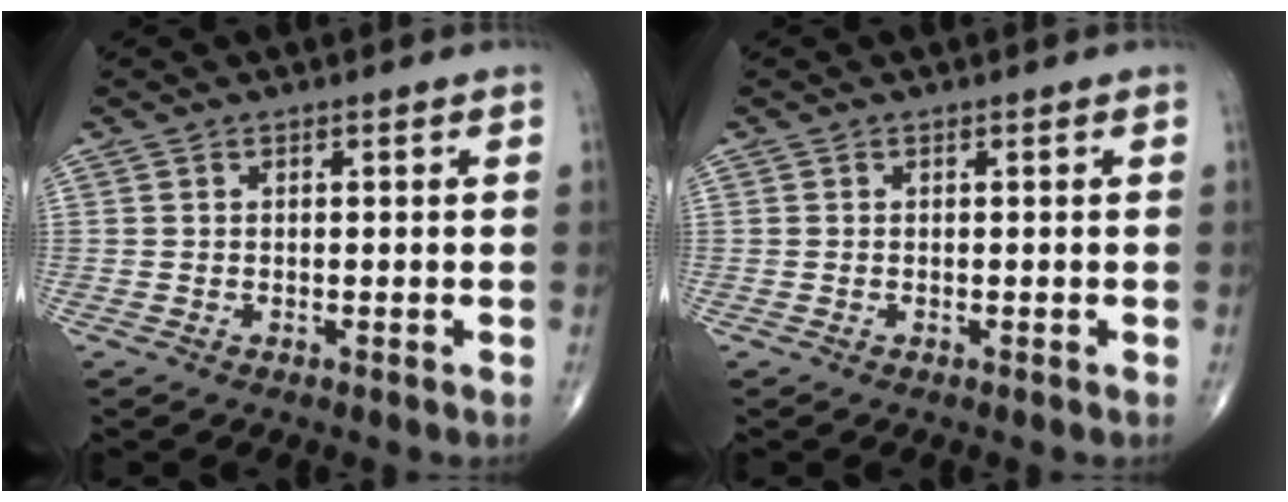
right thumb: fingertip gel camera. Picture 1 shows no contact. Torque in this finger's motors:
{"motor_torque": [-0.24, 0.08, 0.13, 0.05, -0.01]}